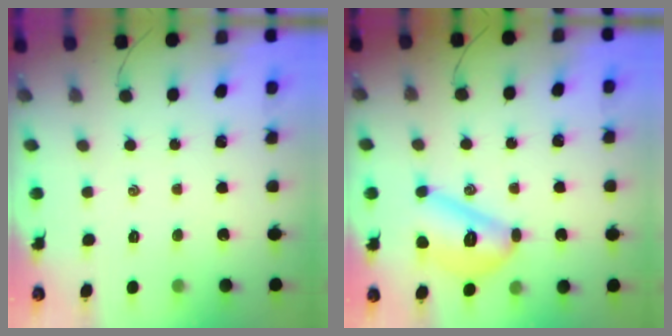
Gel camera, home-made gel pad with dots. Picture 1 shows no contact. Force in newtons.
{"total": 12.5, "press": 12.4, "slide": 1.7}